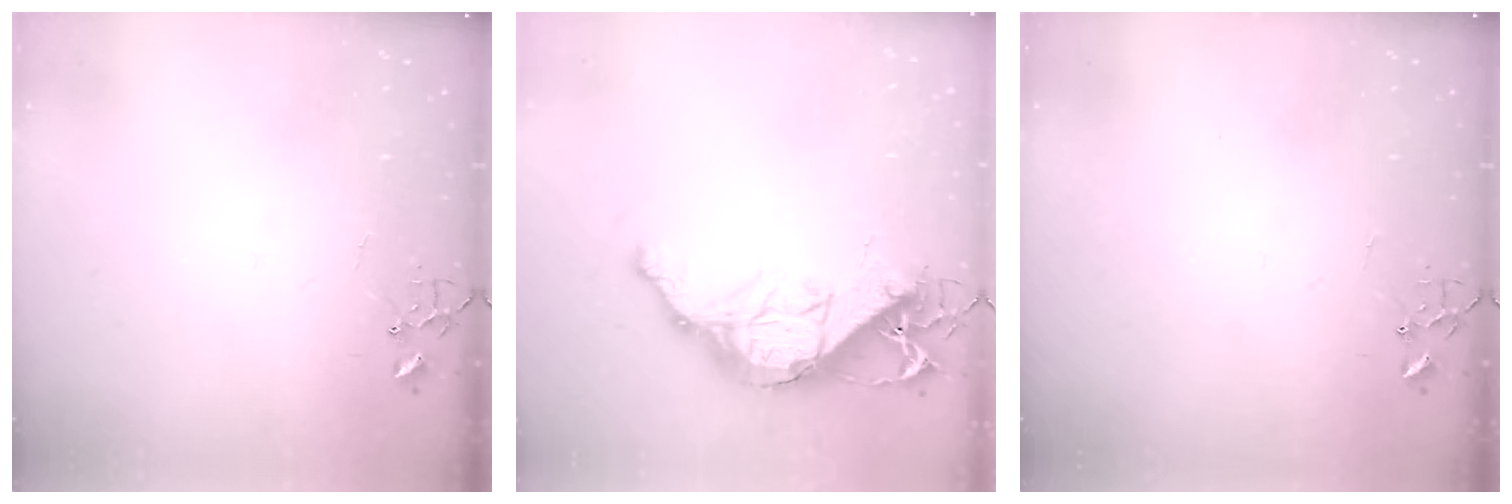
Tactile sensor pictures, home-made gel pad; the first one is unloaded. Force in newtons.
{"total": 15.3, "press": 15.3, "slide": 1.0}
{"total": 0.0}